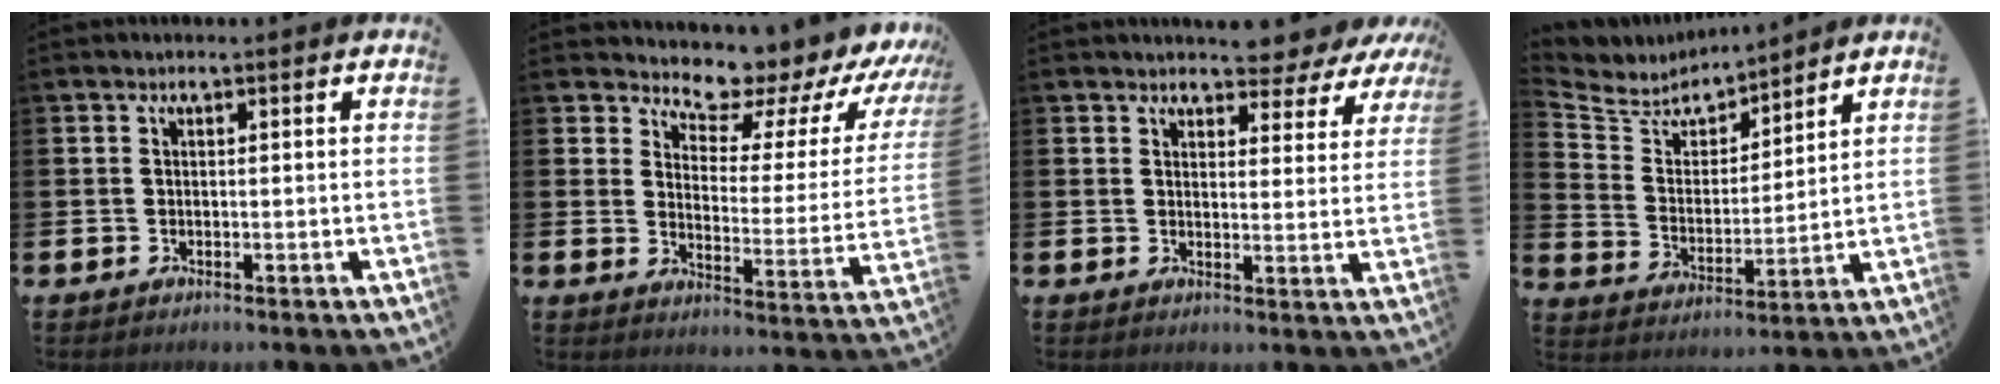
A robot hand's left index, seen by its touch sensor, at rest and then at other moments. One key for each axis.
{"total": 7.4, "fx": 7.0, "fy": 2.1, "fz": 1.5, "tx": -0.049, "ty": -0.068, "tz": 0.113}
{"total": 3.6, "fx": 3.3, "fy": 1.2, "fz": 0.0, "tx": 0.002, "ty": -0.032, "tz": 0.053}
{"total": 5.5, "fx": 5.4, "fy": 1.4, "fz": 0.1, "tx": -0.045, "ty": -0.049, "tz": 0.091}